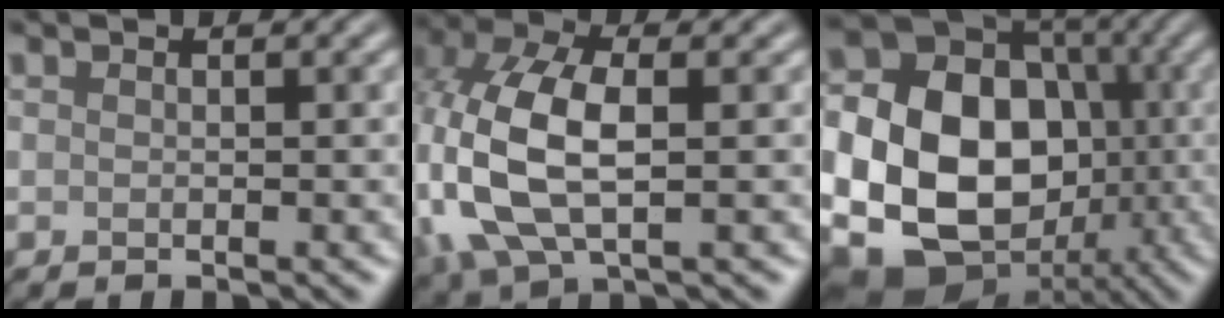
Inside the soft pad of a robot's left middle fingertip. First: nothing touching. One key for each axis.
{"total": 8.7, "fx": -0.7, "fy": 4.8, "fz": 7.2, "tx": -0.172, "ty": 0.004, "tz": -0.017}
{"total": 18.8, "fx": -2.8, "fy": 15.2, "fz": 10.7, "tx": -0.203, "ty": -0.018, "tz": -0.072}